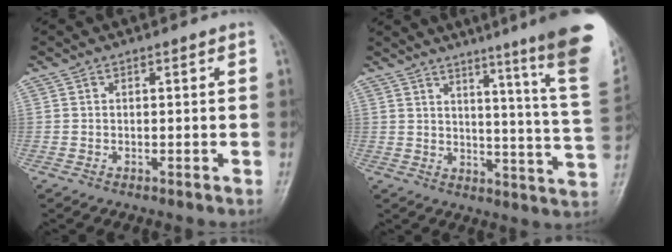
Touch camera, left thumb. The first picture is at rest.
{"total": 20.9, "force": [13.8, -0.3, 15.7], "torque": [-0.189, -0.100, 0.165]}